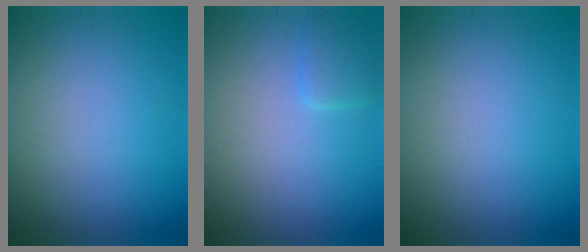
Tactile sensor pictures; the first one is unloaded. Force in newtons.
{"total": 1.6, "press": 1.6, "slide": 0.1}
{"total": 0.0}